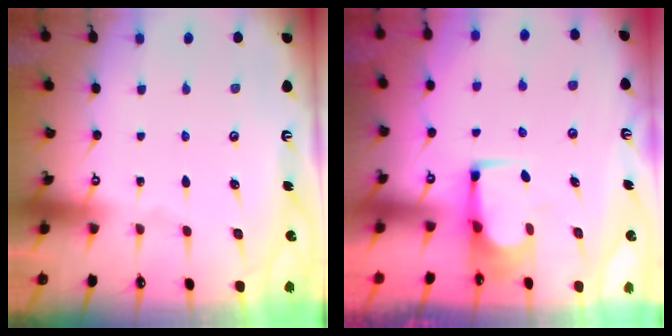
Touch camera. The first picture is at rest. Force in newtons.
{"total": 1.8, "press": 1.7, "slide": 0.4}